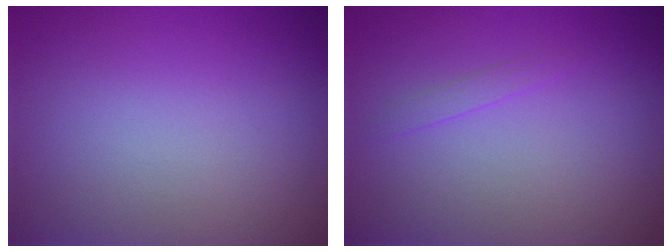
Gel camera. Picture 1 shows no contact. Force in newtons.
{"total": 0.7, "press": 0.7, "slide": 0.1}